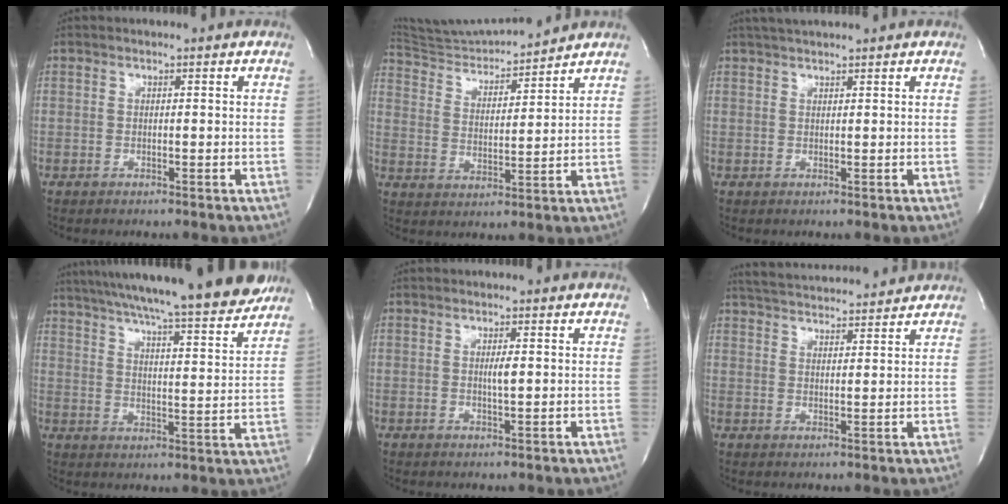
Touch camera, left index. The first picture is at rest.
{"total": 12.3, "force": [11.9, -0.1, 2.8], "torque": [-0.061, 0.006, 0.209]}
{"total": 3.5, "force": [3.2, -0.2, 1.5], "torque": [-0.023, 0.023, 0.057]}
{"total": 23.0, "force": [20.4, 0.8, 10.7], "torque": [-0.174, -0.025, 0.282]}
{"total": 1.6, "force": [0.2, 0.0, 1.6], "torque": [-0.033, -0.003, 0.004]}
{"total": 13.9, "force": [13.2, 1.6, 4.1], "torque": [-0.077, 0.026, 0.194]}